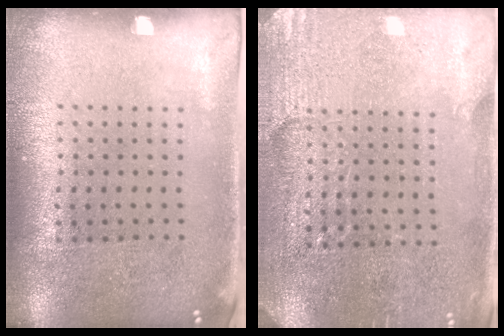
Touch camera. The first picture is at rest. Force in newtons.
{"total": 2.9, "press": 2.9, "slide": 0.5}